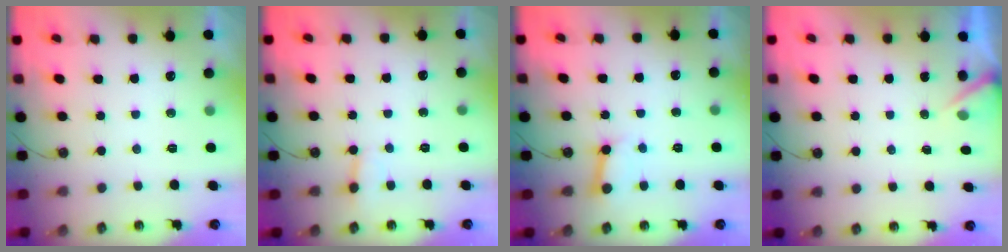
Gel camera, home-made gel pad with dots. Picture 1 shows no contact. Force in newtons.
{"total": 2.6, "press": 2.6, "slide": 0.2}
{"total": 4.1, "press": 4.0, "slide": 0.6}
{"total": 2.9, "press": 2.9, "slide": 0.2}